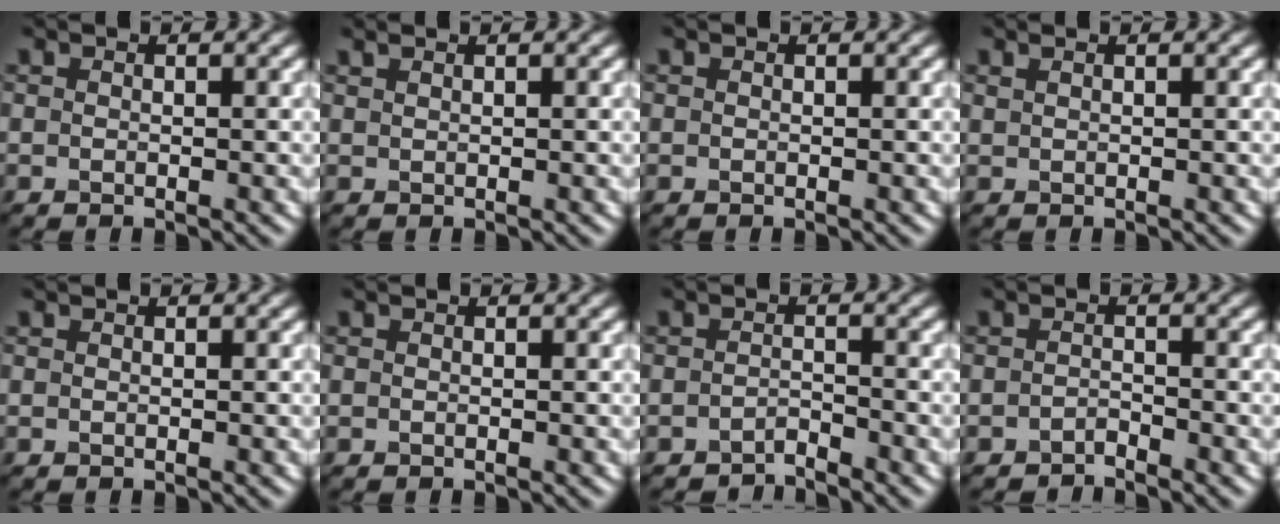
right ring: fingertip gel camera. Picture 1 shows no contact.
{"total": 0.8, "force": [0.6, 0.2, 0.4], "torque": [-0.006, -0.002, 0.010]}
{"total": 0.0}
{"total": 0.6, "force": [0.5, 0.2, 0.3], "torque": [-0.008, 0.001, 0.009]}
{"total": 0.0}
{"total": 0.0}
{"total": 1.5, "force": [-1.5, 0.1, 0.2], "torque": [-0.003, 0.004, -0.029]}
{"total": 1.1, "force": [-1.1, 0.2, 0.2], "torque": [-0.002, 0.004, -0.020]}